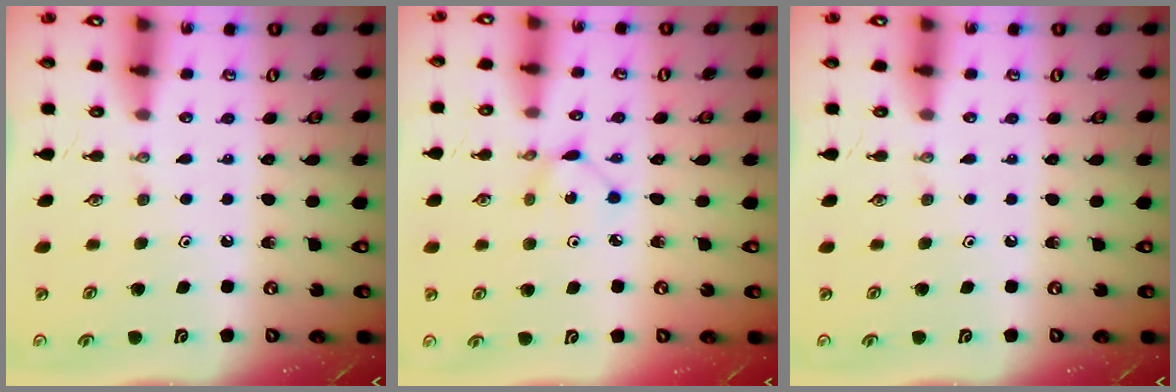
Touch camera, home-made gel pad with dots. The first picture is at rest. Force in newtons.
{"total": 1.3, "press": 1.3, "slide": 0.0}
{"total": 0.0}